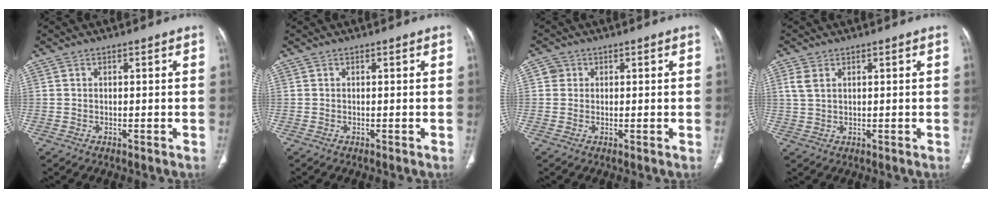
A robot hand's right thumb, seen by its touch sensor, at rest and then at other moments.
{"total": 0.0}
{"total": 2.1, "force": [0.6, 2.0, 0.4], "torque": [0.007, 0.001, 0.005]}
{"total": 3.3, "force": [1.4, 2.0, 2.2], "torque": [-0.053, 0.004, 0.038]}